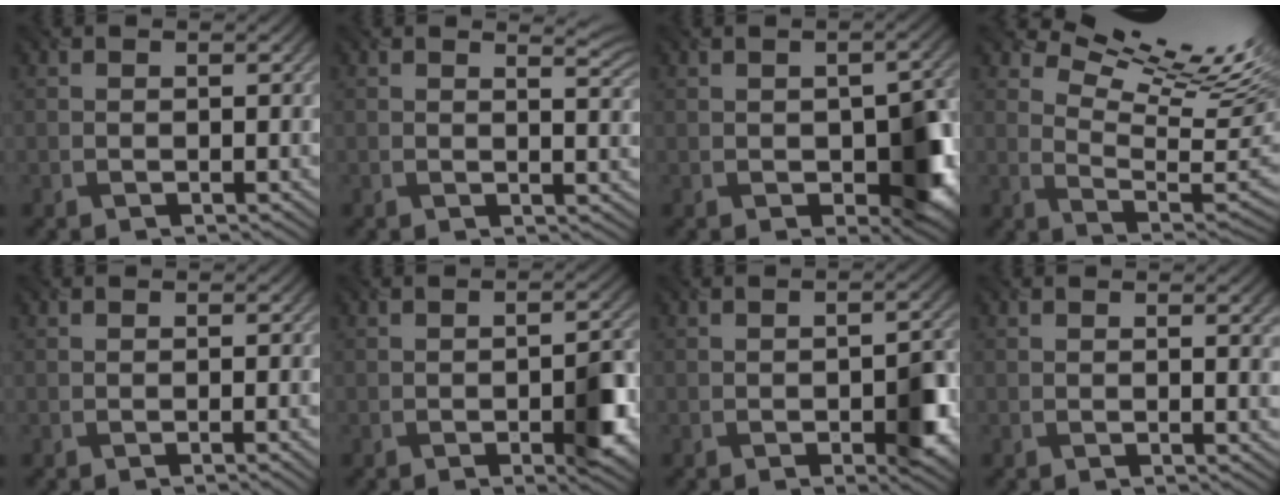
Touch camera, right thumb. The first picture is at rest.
{"total": 3.3, "force": [2.4, 0.9, 2.1], "torque": [-0.030, 0.000, 0.034]}
{"total": 6.8, "force": [-1.2, 3.9, 5.5], "torque": [-0.077, -0.015, -0.009]}
{"total": 15.9, "force": [11.1, 4.4, 10.6], "torque": [-0.188, 0.012, 0.148]}
{"total": 1.3, "force": [0.2, 0.2, 1.2], "torque": [-0.020, 0.004, 0.002]}
{"total": 5.3, "force": [-1.2, 1.9, 4.8], "torque": [-0.067, -0.005, -0.014]}
{"total": 5.1, "force": [-1.1, 2.3, 4.4], "torque": [-0.060, -0.007, -0.010]}
{"total": 2.3, "force": [1.2, 0.4, 1.9], "torque": [-0.028, 0.001, 0.022]}